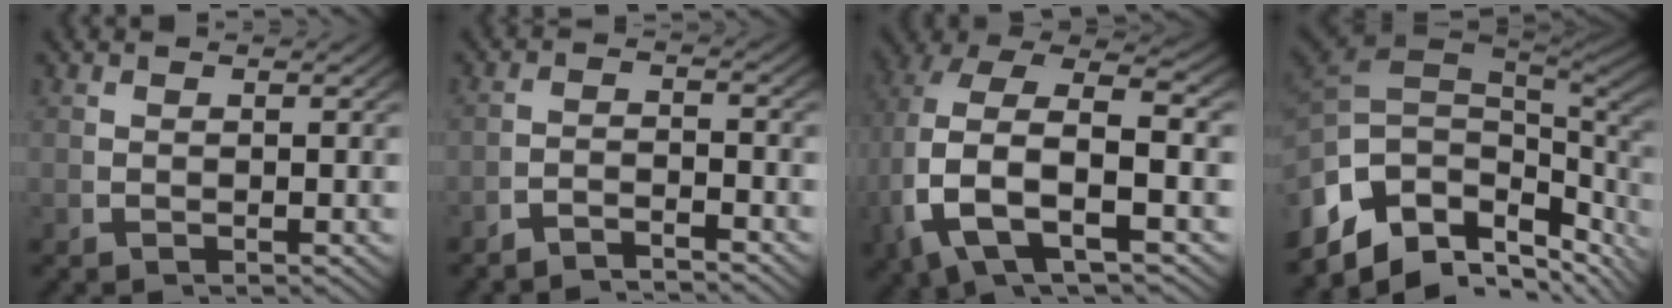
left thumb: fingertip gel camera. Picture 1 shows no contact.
{"total": 3.1, "force": [-3.1, 0.2, 0.3], "torque": [0.008, -0.004, -0.060]}
{"total": 11.9, "force": [-0.2, 7.3, 9.4], "torque": [-0.222, -0.046, 0.018]}
{"total": 17.0, "force": [-3.4, 12.1, 11.5], "torque": [-0.238, -0.054, -0.024]}